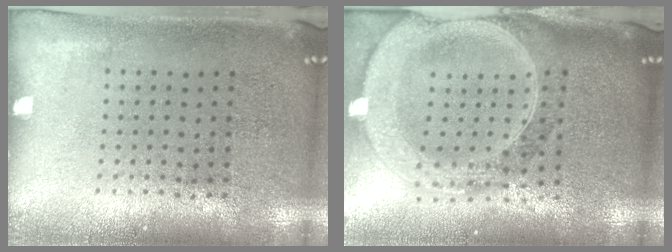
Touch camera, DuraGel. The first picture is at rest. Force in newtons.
{"total": 3.1, "press": 2.6, "slide": 1.6}